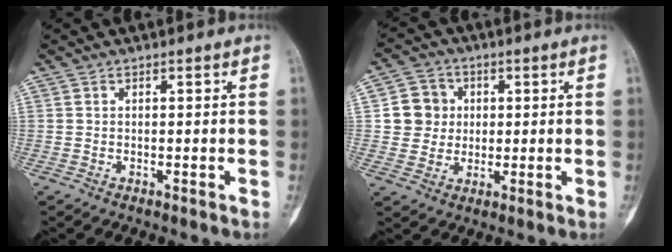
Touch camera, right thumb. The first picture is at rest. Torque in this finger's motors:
{"motor_torque": [0.14, 1.46, 0.29, -0.06, 0.02]}